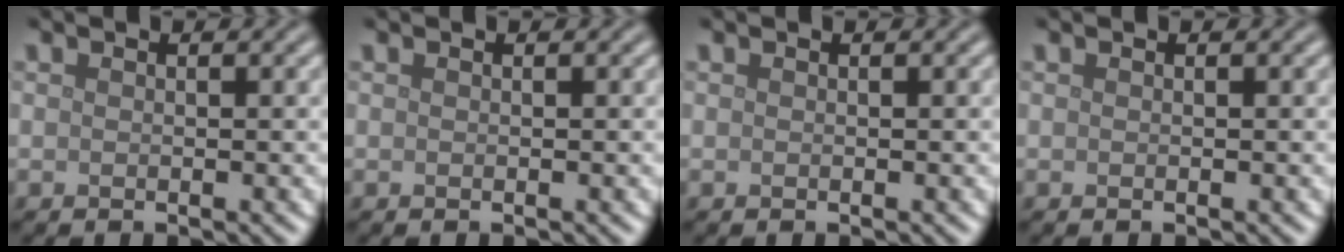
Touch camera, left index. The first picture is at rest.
{"total": 0.0}
{"total": 0.0}
{"total": 0.0}